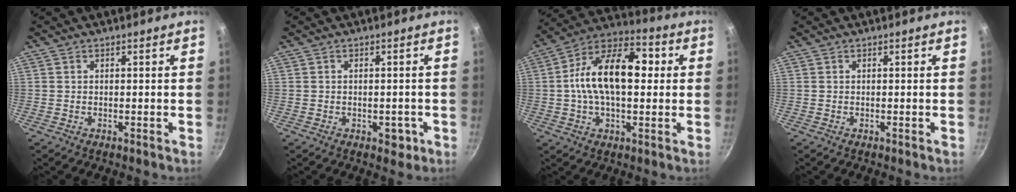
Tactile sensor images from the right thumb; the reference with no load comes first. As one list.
[{"total": 2.8, "force": [-1.0, 2.0, 1.8], "torque": [-0.008, 0.011, -0.005]}, {"total": 18.0, "force": [1.6, 10.2, 14.7], "torque": [-0.217, 0.029, 0.004]}, {"total": 0.0}]